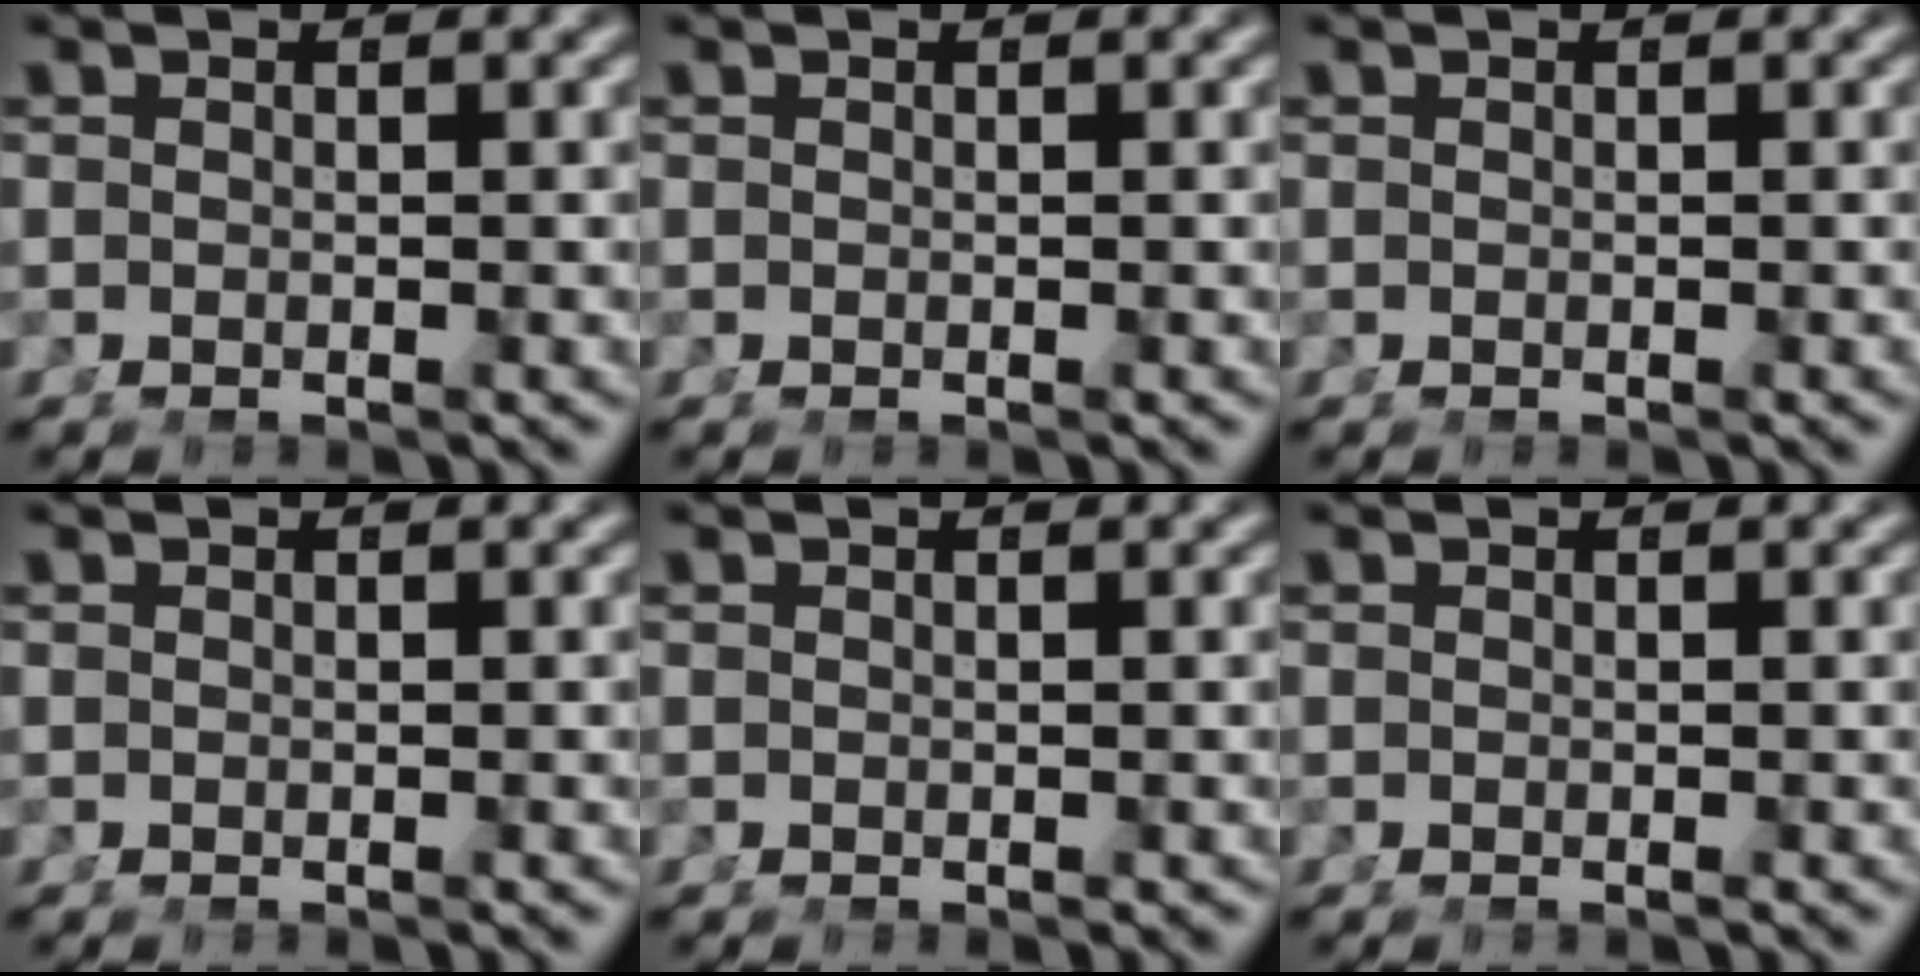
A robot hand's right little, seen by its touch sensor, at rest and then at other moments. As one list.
[{"total": 0.0}, {"total": 0.0}, {"total": 0.0}, {"total": 0.0}, {"total": 0.0}]